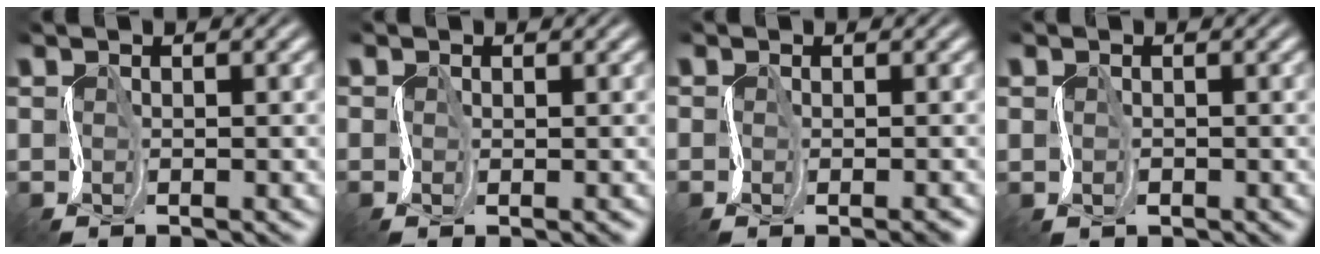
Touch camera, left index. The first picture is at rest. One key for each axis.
{"total": 0.5, "fx": -0.4, "fy": 0.3, "fz": 0.0, "tx": -0.006, "ty": 0.000, "tz": -0.010}
{"total": 2.1, "fx": -1.4, "fy": 1.0, "fz": 1.2, "tx": -0.011, "ty": -0.005, "tz": -0.016}
{"total": 1.2, "fx": 0.0, "fy": 0.4, "fz": -1.2, "tx": 0.011, "ty": 0.002, "tz": -0.001}